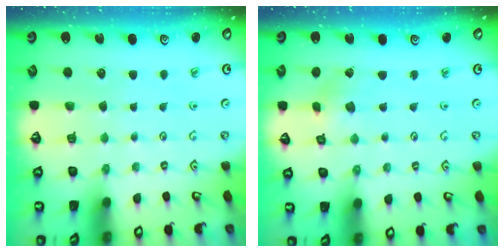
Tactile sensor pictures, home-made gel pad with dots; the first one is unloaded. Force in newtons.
{"total": 1.9, "press": 1.9, "slide": 0.2}